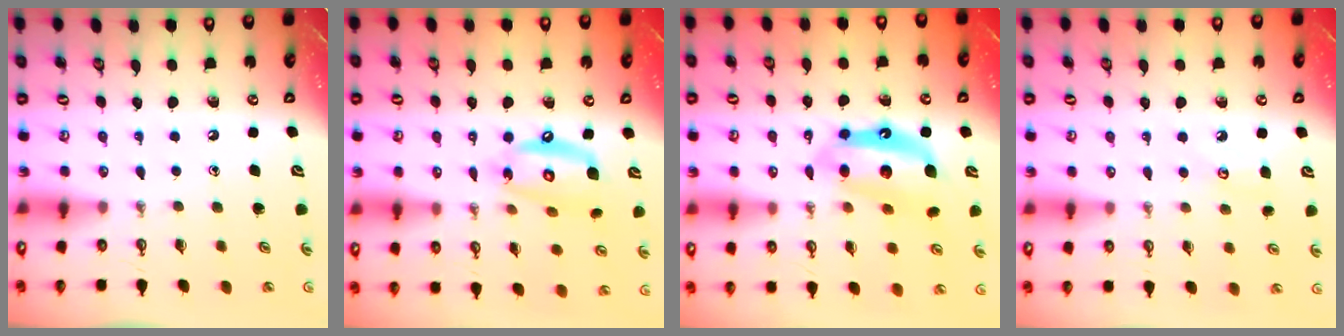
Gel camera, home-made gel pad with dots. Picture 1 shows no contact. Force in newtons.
{"total": 12.9, "press": 12.8, "slide": 1.3}
{"total": 12.1, "press": 12.0, "slide": 1.1}
{"total": 5.1, "press": 5.1, "slide": 0.8}